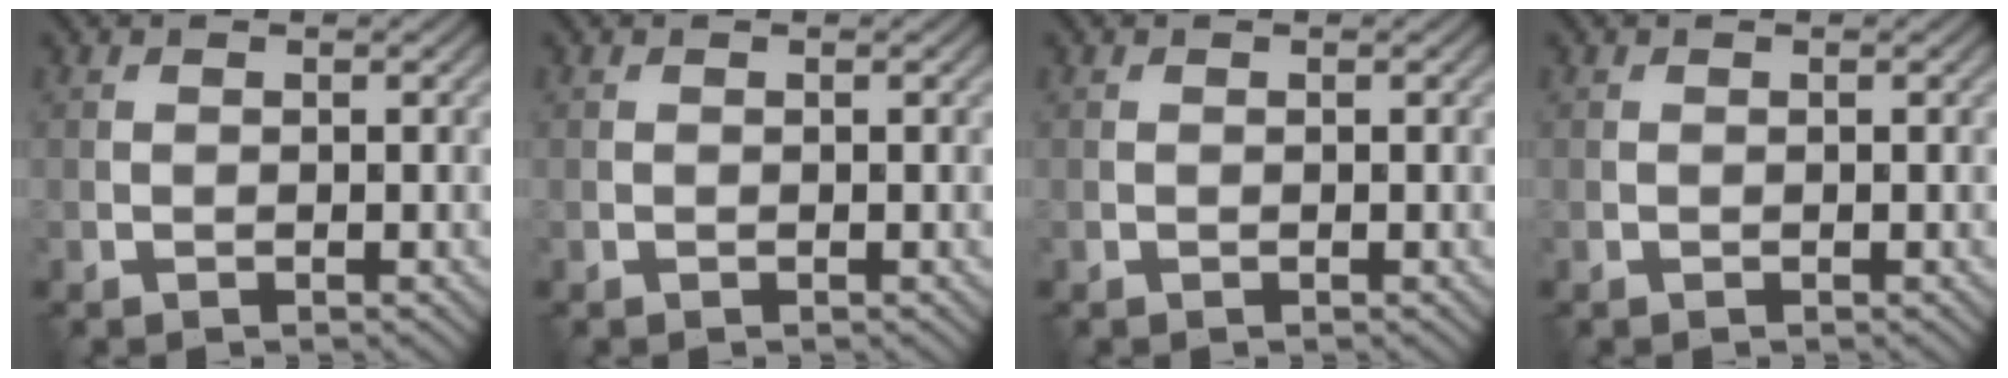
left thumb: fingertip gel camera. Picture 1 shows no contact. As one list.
[{"total": 0.0}, {"total": 0.0}, {"total": 0.0}]